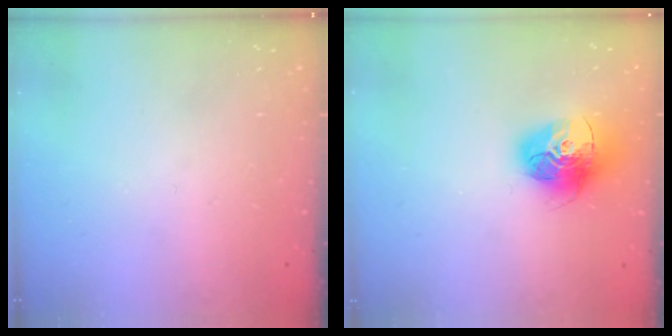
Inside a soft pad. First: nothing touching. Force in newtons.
{"total": 16.0, "press": 16.0, "slide": 1.5}